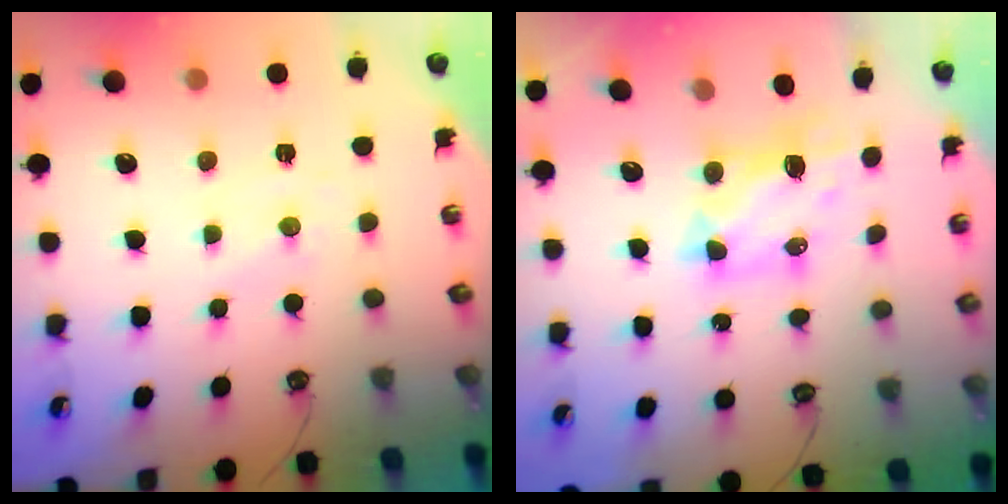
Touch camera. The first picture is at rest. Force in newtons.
{"total": 6.4, "press": 6.3, "slide": 0.6}